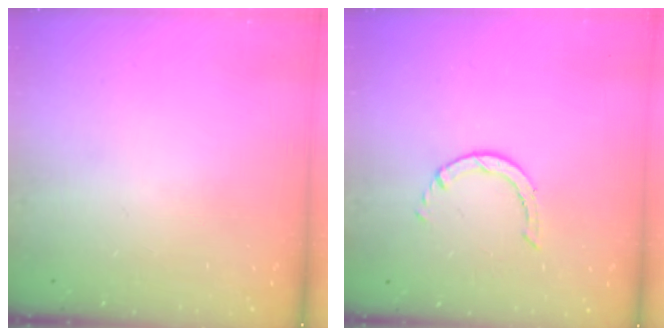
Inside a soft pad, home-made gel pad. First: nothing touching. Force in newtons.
{"total": 0.6, "press": 0.6, "slide": 0.1}